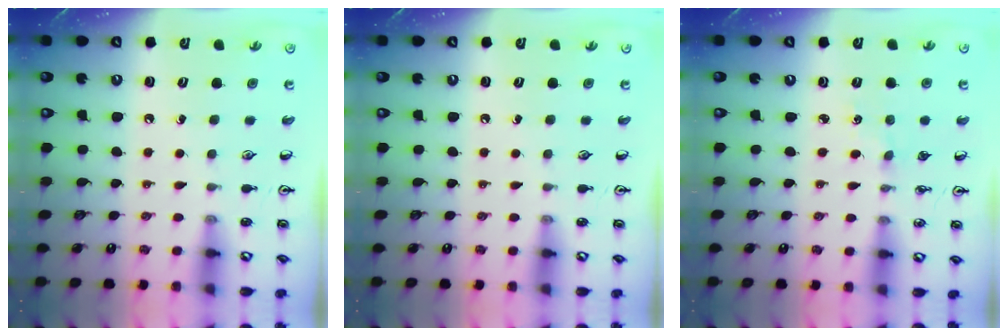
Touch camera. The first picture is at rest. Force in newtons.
{"total": 0.0}
{"total": 1.4, "press": 1.4, "slide": 0.3}